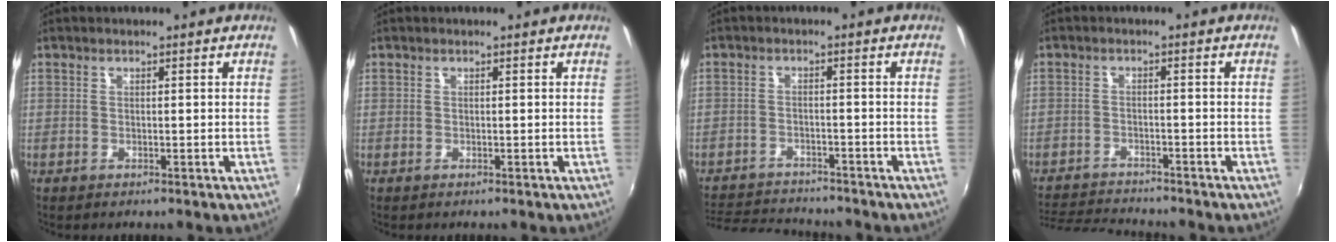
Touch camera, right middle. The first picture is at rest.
{"total": 0.0}
{"total": 10.2, "force": [-9.5, 2.4, 2.8], "torque": [-0.082, -0.001, -0.152]}
{"total": 7.8, "force": [-7.5, 0.9, 1.8], "torque": [-0.059, -0.006, -0.130]}